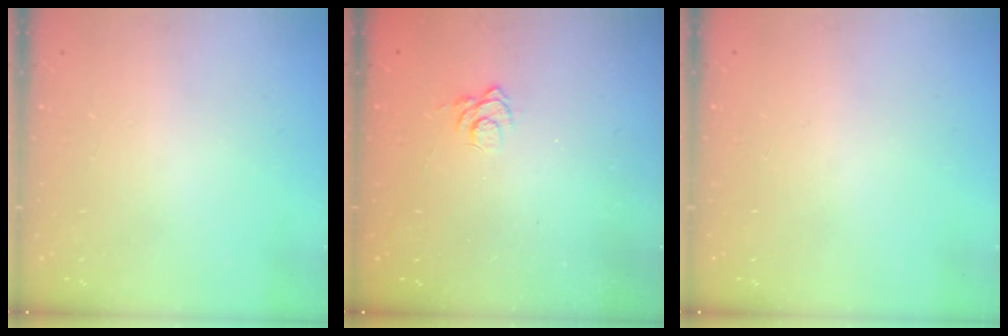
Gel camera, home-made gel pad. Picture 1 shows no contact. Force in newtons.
{"total": 2.6, "press": 2.3, "slide": 1.1}
{"total": 0.0}